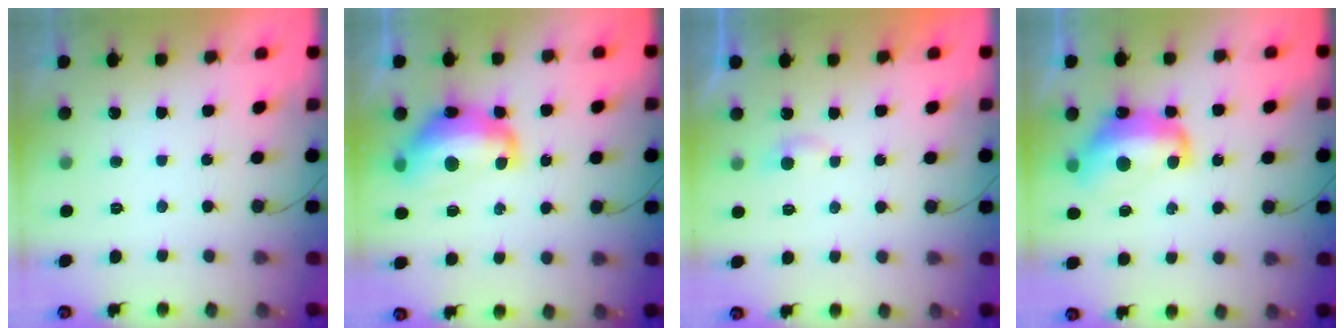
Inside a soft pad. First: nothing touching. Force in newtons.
{"total": 14.6, "press": 14.5, "slide": 1.6}
{"total": 2.8, "press": 2.8, "slide": 0.2}
{"total": 14.0, "press": 14.0, "slide": 1.0}